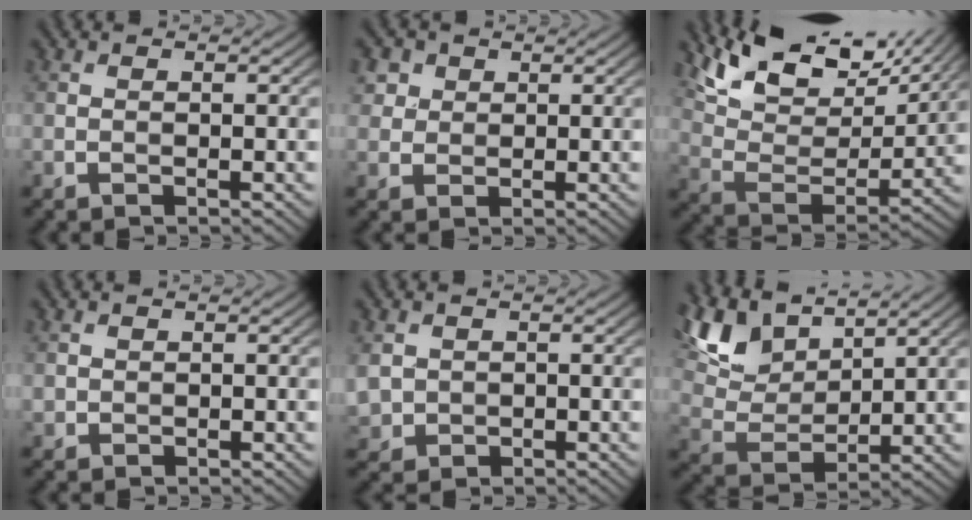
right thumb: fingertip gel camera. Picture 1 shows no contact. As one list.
[{"total": 3.8, "force": [1.9, 3.0, 1.3], "torque": [-0.049, 0.001, 0.045]}, {"total": 15.1, "force": [11.5, 5.6, 8.1], "torque": [-0.182, 0.006, 0.169]}, {"total": 0.7, "force": [0.5, 0.5, 0.1], "torque": [-0.007, -0.001, 0.014]}, {"total": 2.9, "force": [0.4, 2.6, 1.1], "torque": [-0.046, -0.007, 0.009]}, {"total": 11.2, "force": [7.3, 4.9, 6.9], "torque": [-0.187, 0.019, 0.147]}]